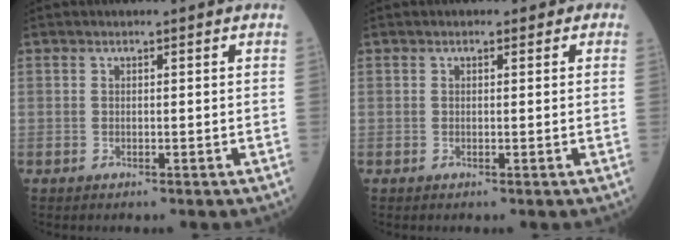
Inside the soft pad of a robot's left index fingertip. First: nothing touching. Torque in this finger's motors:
{"motor_torque": [0.30, -0.48, -0.10, 0.01]}